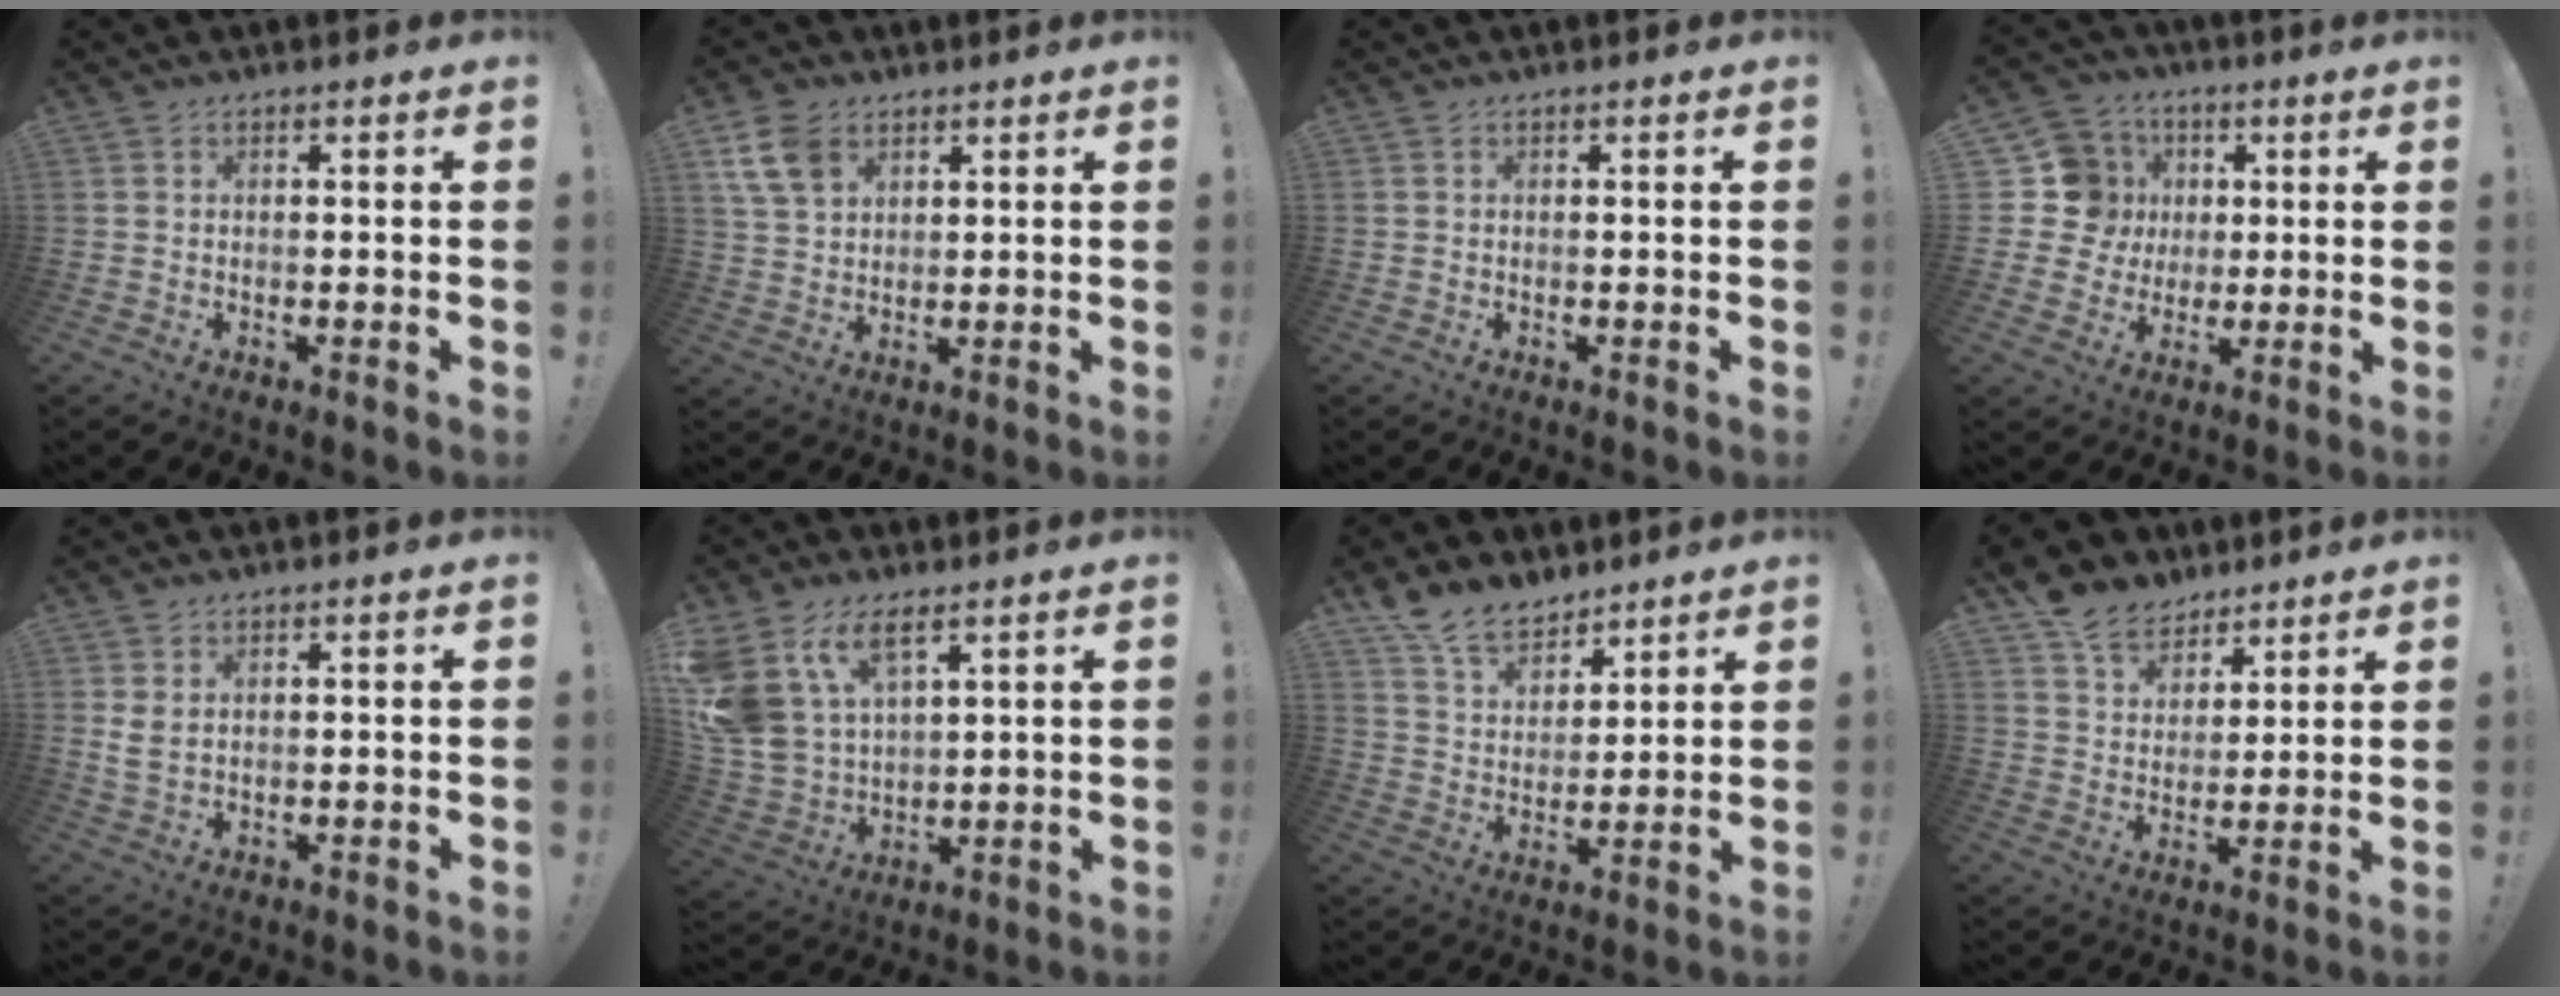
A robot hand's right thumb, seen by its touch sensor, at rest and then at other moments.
{"total": 9.1, "force": [4.7, 6.0, 5.0], "torque": [-0.100, -0.006, 0.094]}
{"total": 0.0}
{"total": 14.0, "force": [2.6, 12.8, 5.1], "torque": [-0.070, -0.002, 0.065]}
{"total": 3.6, "force": [1.2, 2.0, 2.7], "torque": [-0.050, -0.001, 0.021]}
{"total": 14.7, "force": [8.3, 8.5, 8.7], "torque": [-0.203, -0.045, 0.159]}
{"total": 11.8, "force": [9.5, 6.3, 3.3], "torque": [-0.072, -0.063, 0.187]}
{"total": 10.2, "force": [7.6, 6.5, 2.1], "torque": [-0.037, -0.054, 0.150]}